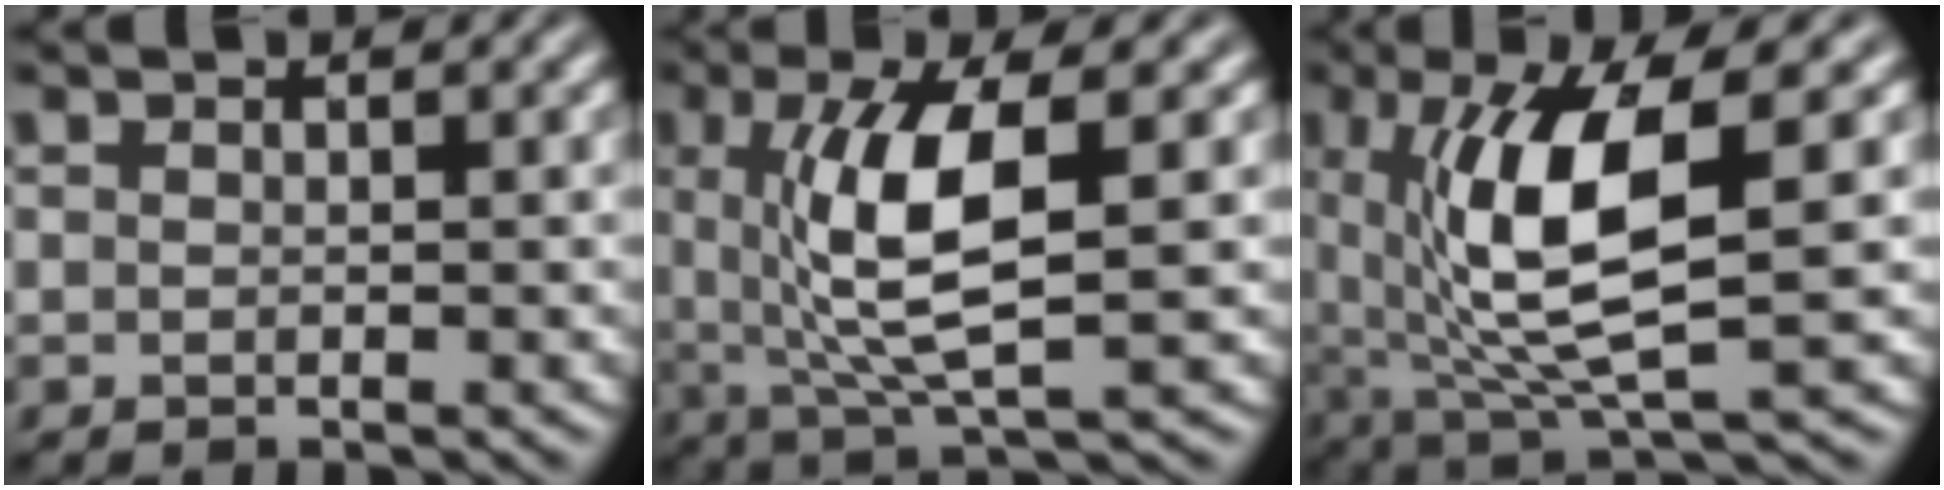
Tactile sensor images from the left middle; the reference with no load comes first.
{"total": 7.1, "force": [0.6, 1.9, 6.9], "torque": [-0.136, -0.009, 0.021]}
{"total": 9.2, "force": [0.9, 2.7, 8.8], "torque": [-0.171, -0.007, 0.028]}